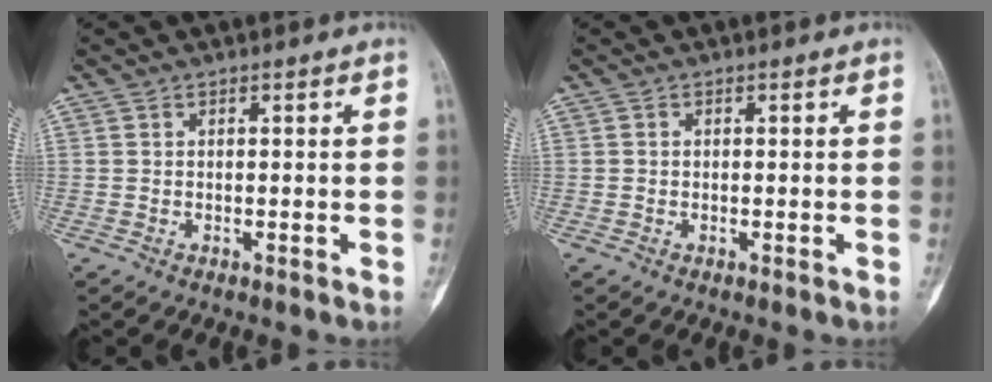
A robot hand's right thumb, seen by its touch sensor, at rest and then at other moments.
{"total": 0.0}